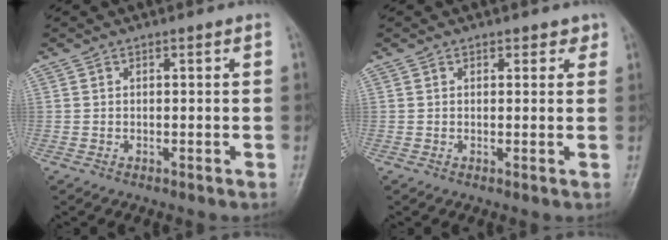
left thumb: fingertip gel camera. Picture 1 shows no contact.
{"total": 1.8, "force": [1.3, 1.2, 0.6], "torque": [0.013, -0.005, 0.010]}